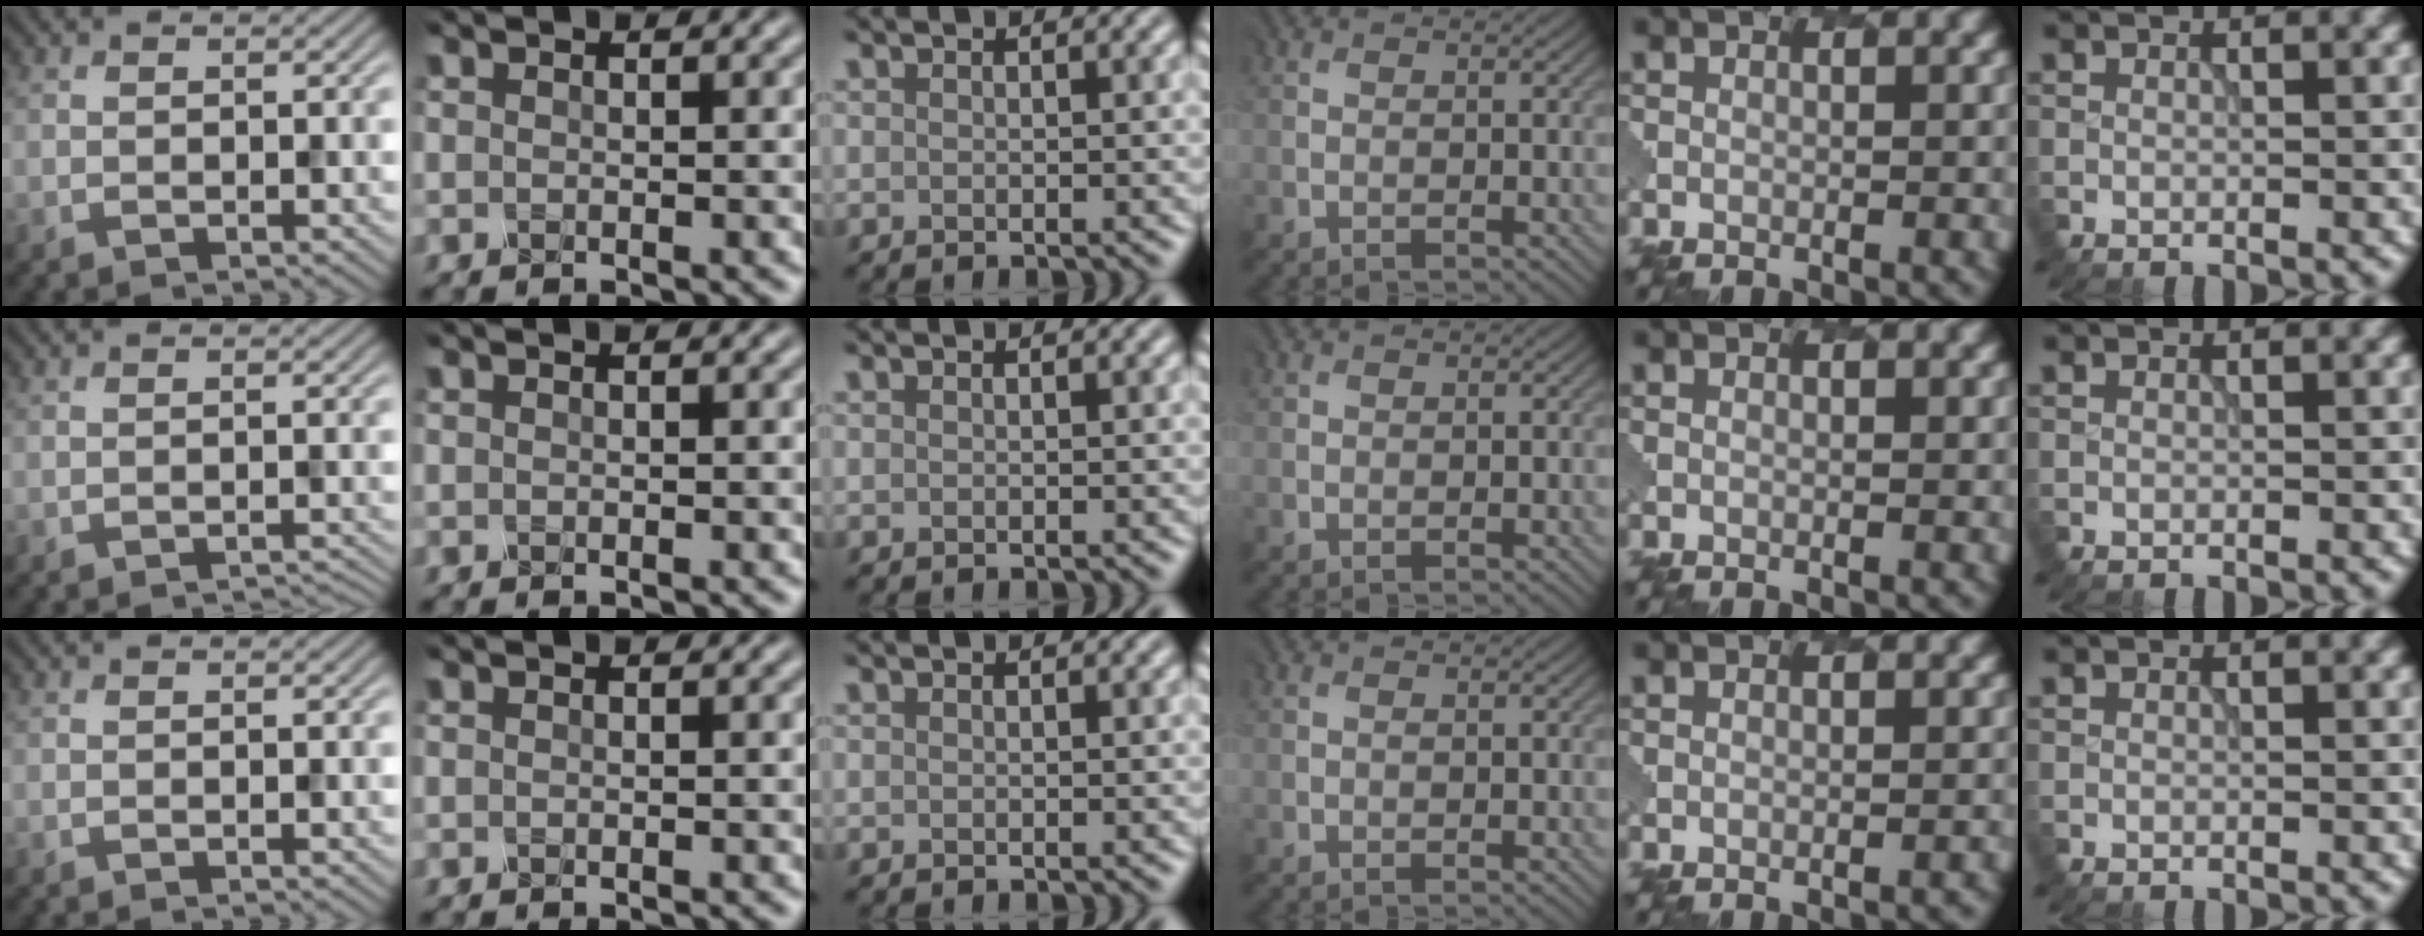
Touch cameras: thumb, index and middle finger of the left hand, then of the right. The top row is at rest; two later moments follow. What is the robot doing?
{"motion": "dispense", "object": "pipette"}